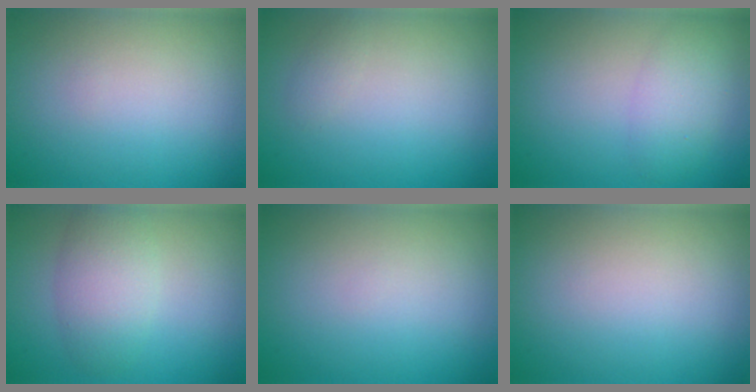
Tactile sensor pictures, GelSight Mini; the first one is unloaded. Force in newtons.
{"total": 0.7, "press": 0.7, "slide": 0.0}
{"total": 3.0, "press": 3.0, "slide": 0.1}
{"total": 3.8, "press": 3.8, "slide": 0.1}
{"total": 0.0}
{"total": 0.0}